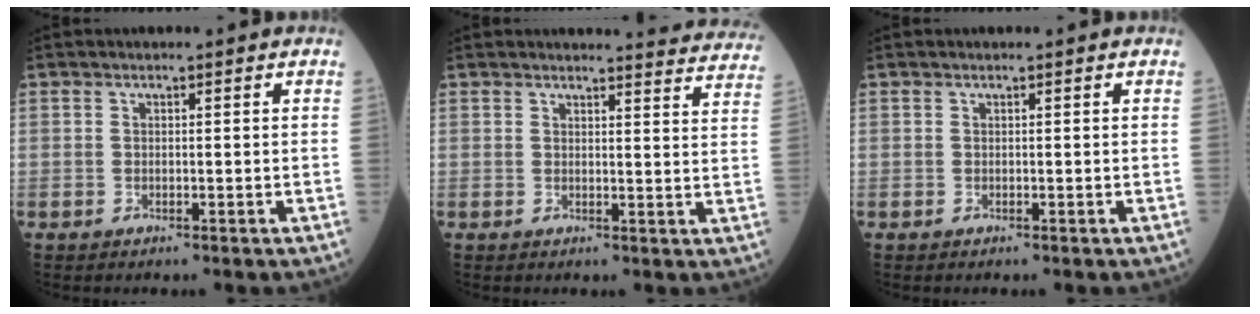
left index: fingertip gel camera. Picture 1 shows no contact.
{"total": 11.6, "force": [11.5, 0.7, 1.4], "torque": [0.014, -0.068, 0.094]}
{"total": 0.0}